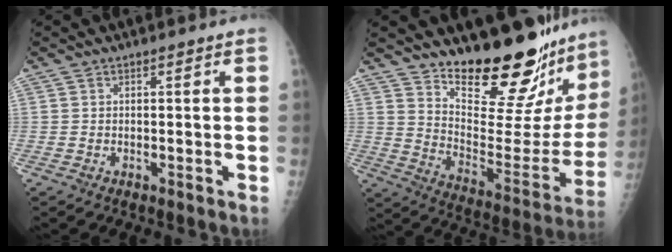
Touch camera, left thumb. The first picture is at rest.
{"total": 24.8, "force": [21.7, 5.8, 10.5], "torque": [-0.117, -0.180, 0.305]}